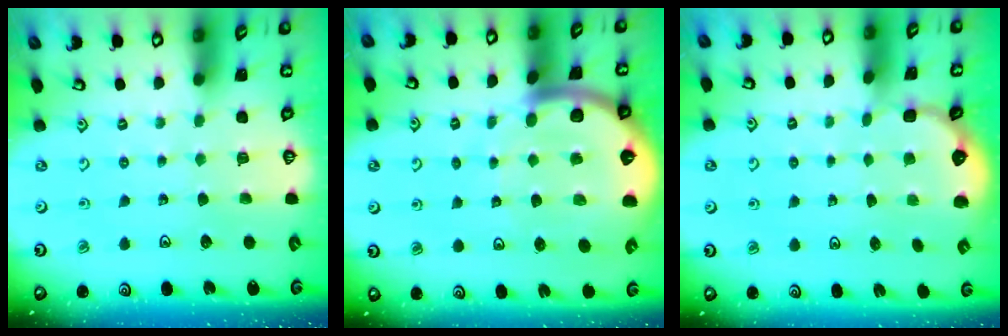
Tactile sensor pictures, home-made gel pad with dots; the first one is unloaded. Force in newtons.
{"total": 10.0, "press": 9.9, "slide": 1.0}
{"total": 1.8, "press": 1.0, "slide": 1.4}